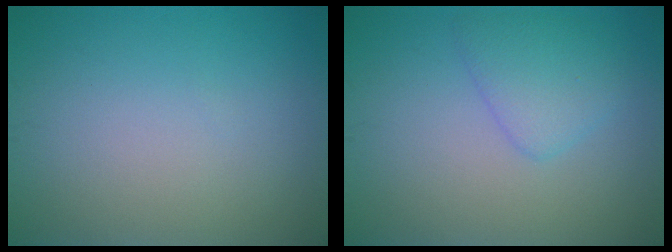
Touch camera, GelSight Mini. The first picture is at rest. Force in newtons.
{"total": 2.7, "press": 2.7, "slide": 0.0}